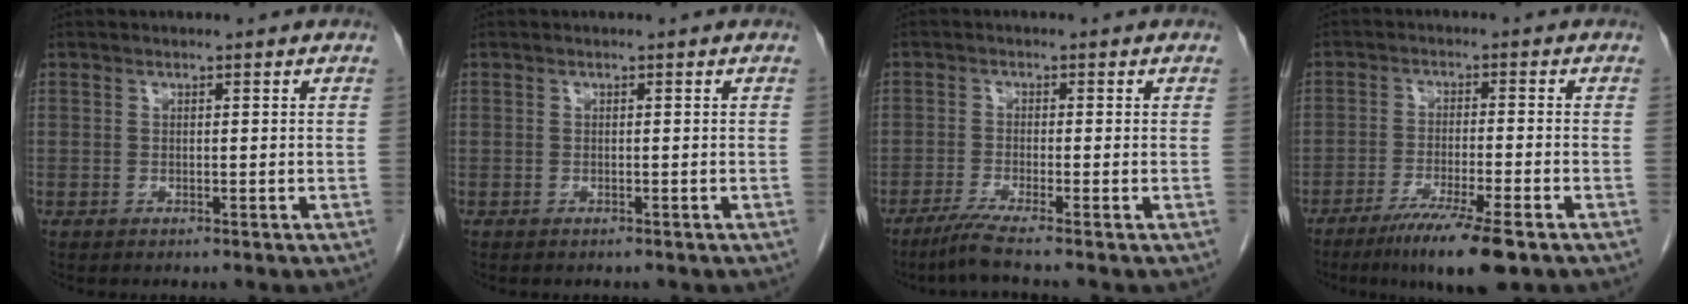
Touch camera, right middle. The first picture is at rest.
{"total": 0.5, "force": [-0.5, 0.3, 0.1], "torque": [-0.007, 0.000, -0.008]}
{"total": 3.9, "force": [-3.0, -1.2, 2.3], "torque": [-0.048, -0.016, -0.064]}
{"total": 9.5, "force": [-6.3, 0.1, 7.1], "torque": [-0.120, -0.026, -0.101]}